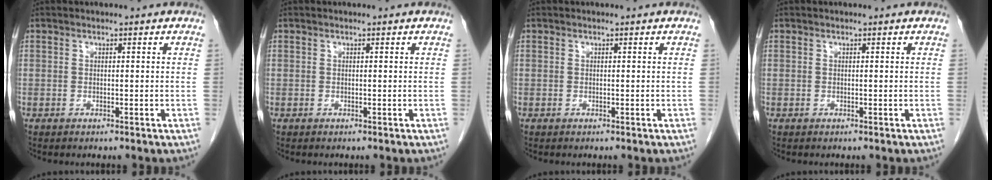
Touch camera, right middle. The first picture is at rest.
{"total": 0.0}
{"total": 0.0}
{"total": 0.0}